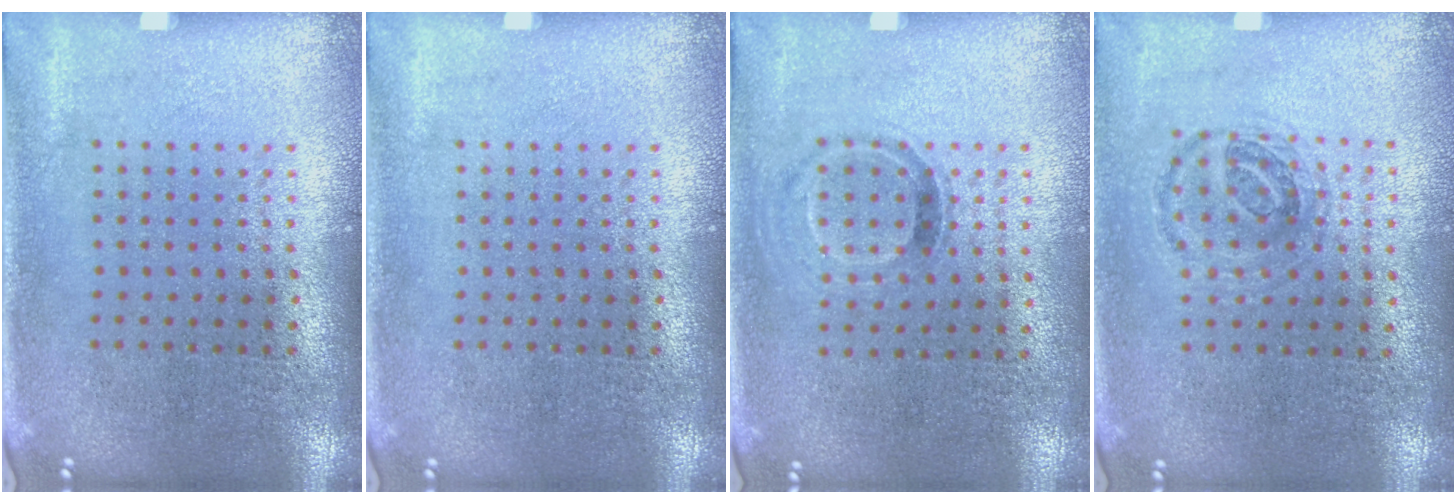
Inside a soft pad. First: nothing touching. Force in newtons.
{"total": 0.0}
{"total": 0.8, "press": 0.7, "slide": 0.4}
{"total": 0.9, "press": 0.9, "slide": 0.1}